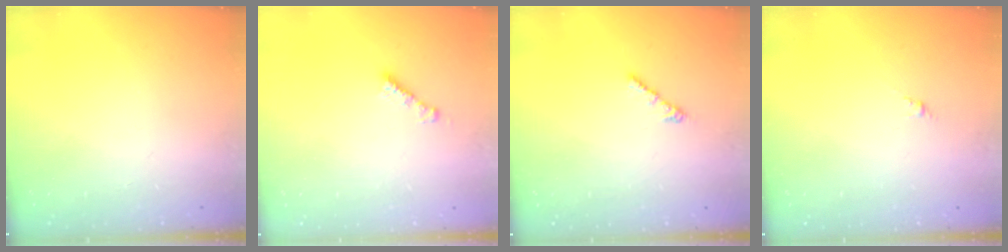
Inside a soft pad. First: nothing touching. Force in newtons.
{"total": 2.7, "press": 2.7, "slide": 0.3}
{"total": 3.1, "press": 3.0, "slide": 0.7}
{"total": 0.0}